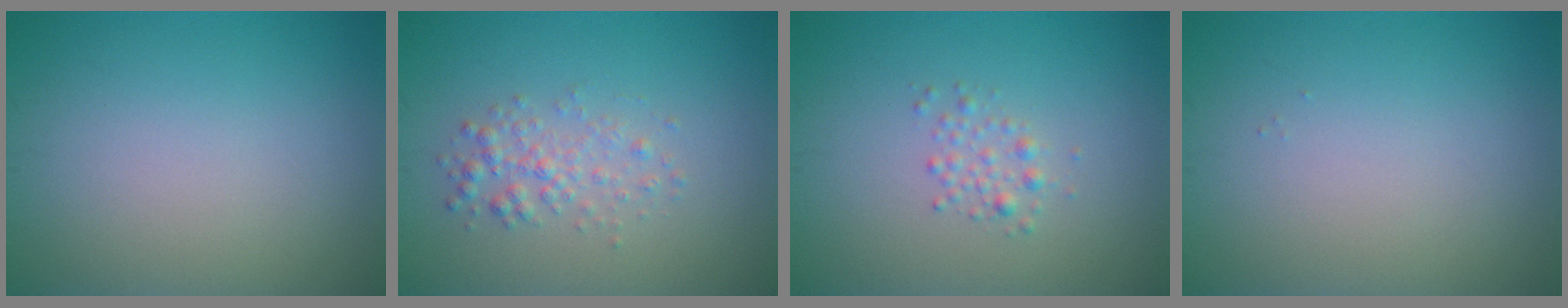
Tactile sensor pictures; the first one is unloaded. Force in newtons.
{"total": 2.1, "press": 2.1, "slide": 0.0}
{"total": 1.3, "press": 1.3, "slide": 0.0}
{"total": 0.0}